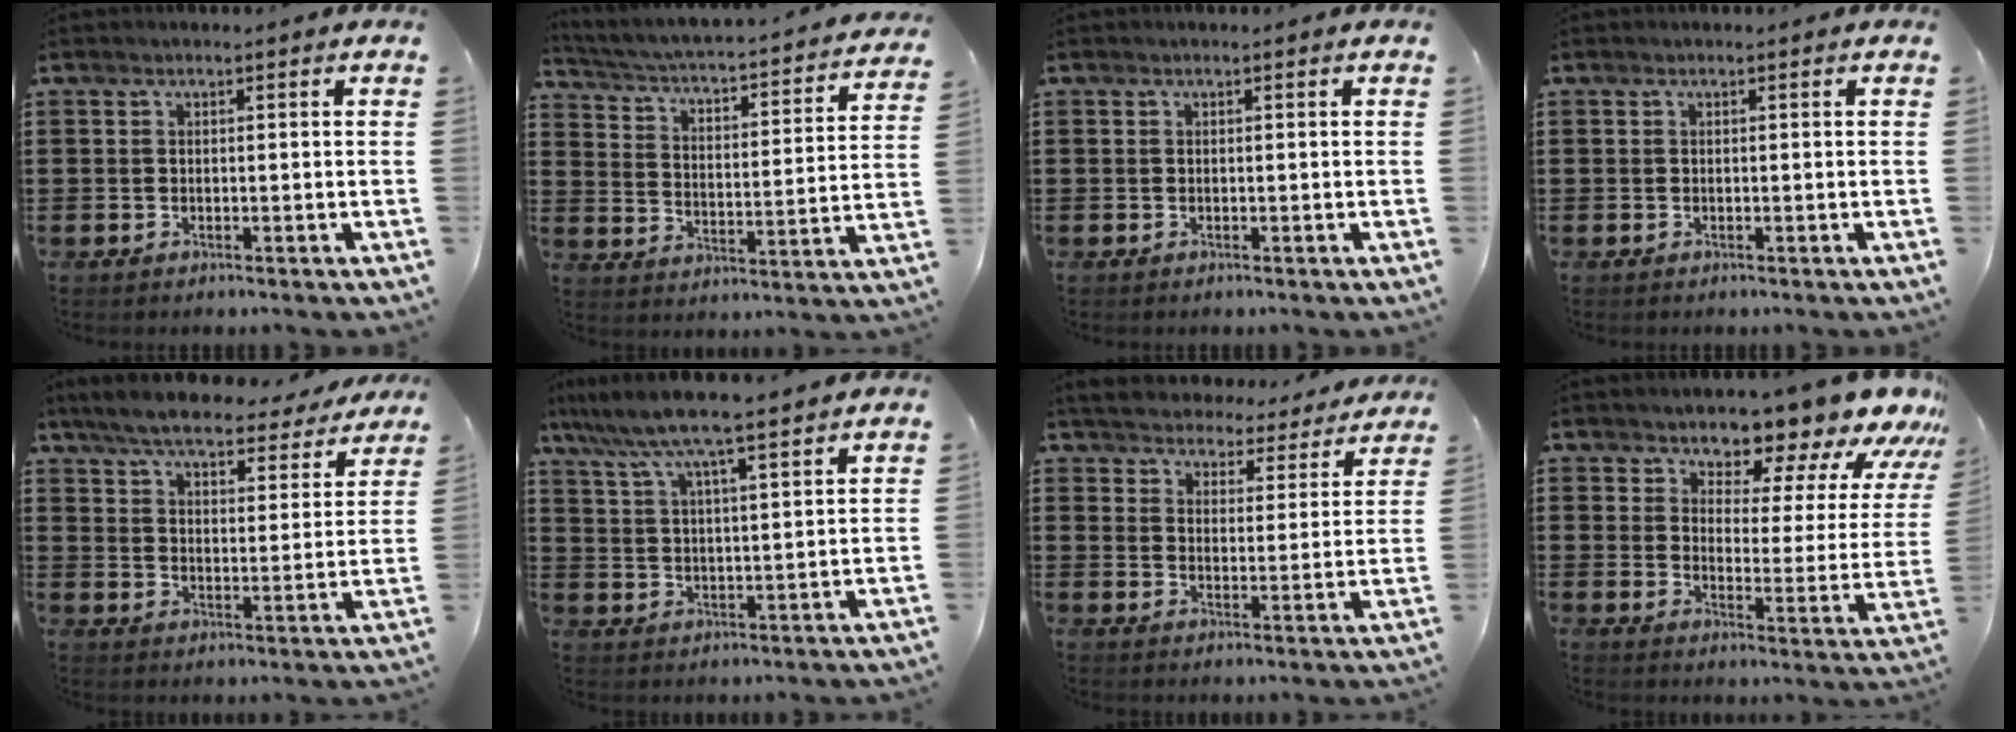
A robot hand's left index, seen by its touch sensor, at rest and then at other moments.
{"total": 2.1, "force": [1.8, -0.2, 1.1], "torque": [-0.037, -0.031, 0.016]}
{"total": 0.0}
{"total": 0.0}
{"total": 6.8, "force": [6.3, 0.8, 2.4], "torque": [-0.075, -0.033, 0.111]}
{"total": 7.4, "force": [6.3, 0.1, 3.9], "torque": [-0.098, -0.027, 0.108]}
{"total": 4.9, "force": [4.9, 0.2, -0.5], "torque": [-0.022, -0.040, 0.082]}
{"total": 7.2, "force": [7.0, 1.4, 0.8], "torque": [-0.029, -0.068, 0.120]}